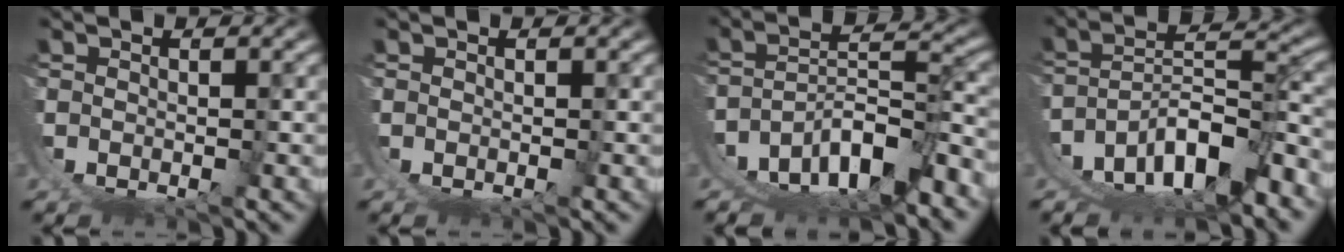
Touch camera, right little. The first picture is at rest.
{"total": 0.0}
{"total": 10.9, "force": [-4.4, 7.1, 7.0], "torque": [-0.132, -0.019, -0.065]}
{"total": 12.1, "force": [-4.1, 8.1, 7.9], "torque": [-0.152, -0.020, -0.061]}